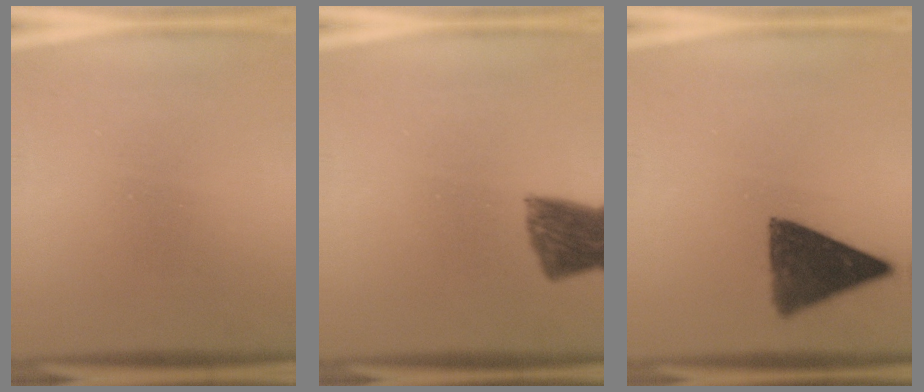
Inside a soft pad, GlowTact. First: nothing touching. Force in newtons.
{"total": 8.6}
{"total": 9.2}